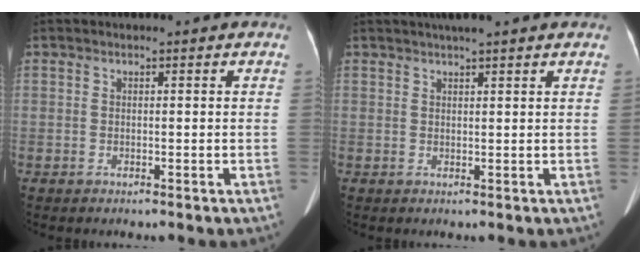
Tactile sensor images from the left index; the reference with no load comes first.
{"total": 5.0, "force": [4.1, -0.2, 2.8], "torque": [-0.041, 0.028, 0.060]}